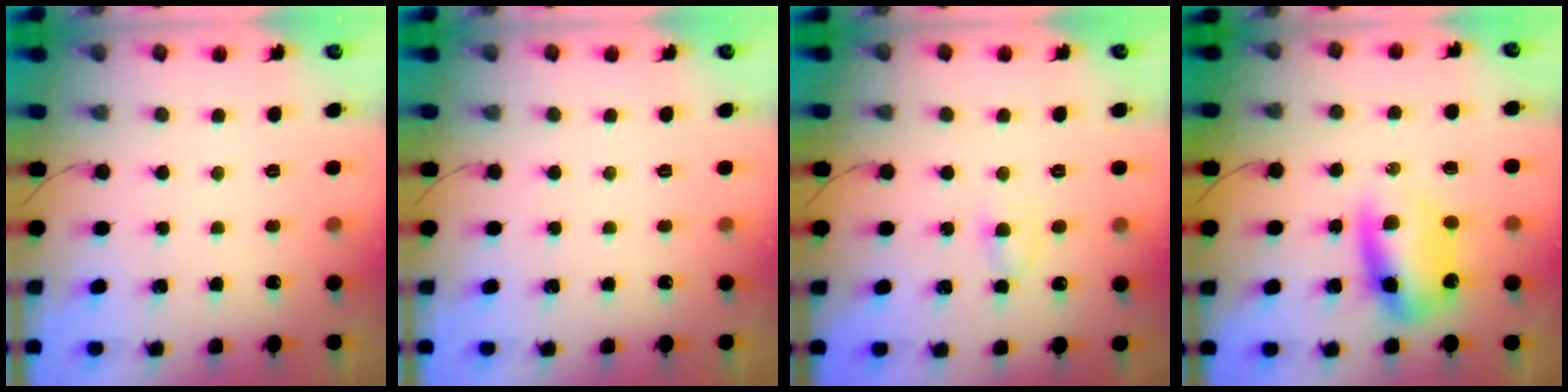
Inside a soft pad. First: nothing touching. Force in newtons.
{"total": 0.0}
{"total": 3.9, "press": 3.6, "slide": 1.4}
{"total": 8.8, "press": 8.5, "slide": 2.5}